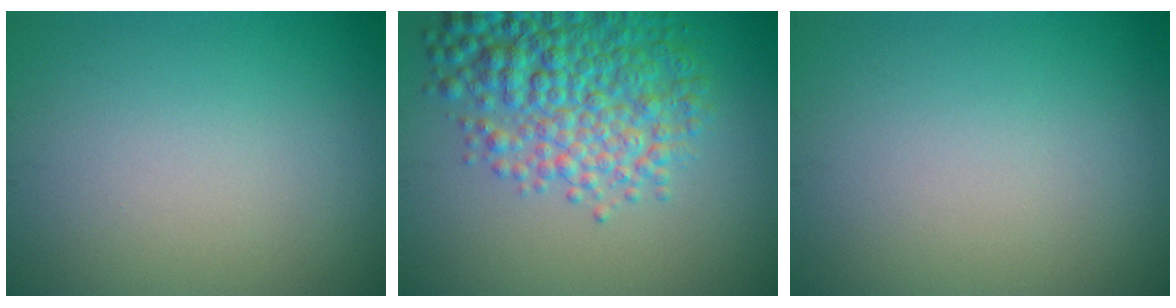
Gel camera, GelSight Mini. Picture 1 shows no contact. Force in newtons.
{"total": 7.0, "press": 7.0, "slide": 0.2}
{"total": 0.0}